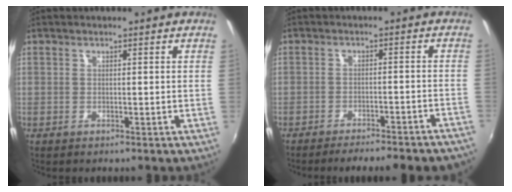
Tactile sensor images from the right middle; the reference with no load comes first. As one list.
[{"total": 13.1, "force": [-11.6, 1.6, 5.7], "torque": [-0.100, -0.015, -0.139]}]